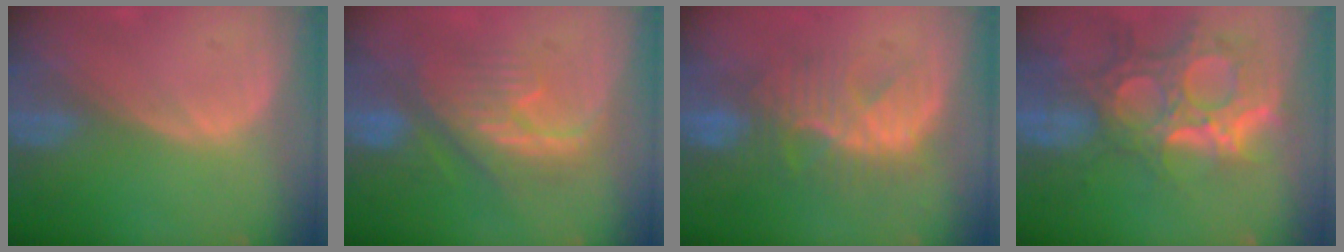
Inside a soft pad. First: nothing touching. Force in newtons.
{"total": 8.0, "press": 7.9, "slide": 1.1}
{"total": 8.5, "press": 8.3, "slide": 1.7}
{"total": 13.1, "press": 11.2, "slide": 6.8}